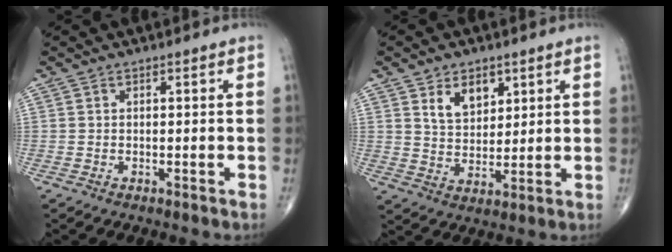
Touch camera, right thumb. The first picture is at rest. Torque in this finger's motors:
{"motor_torque": [-0.15, 1.43, 0.47, 0.54, 0.02]}